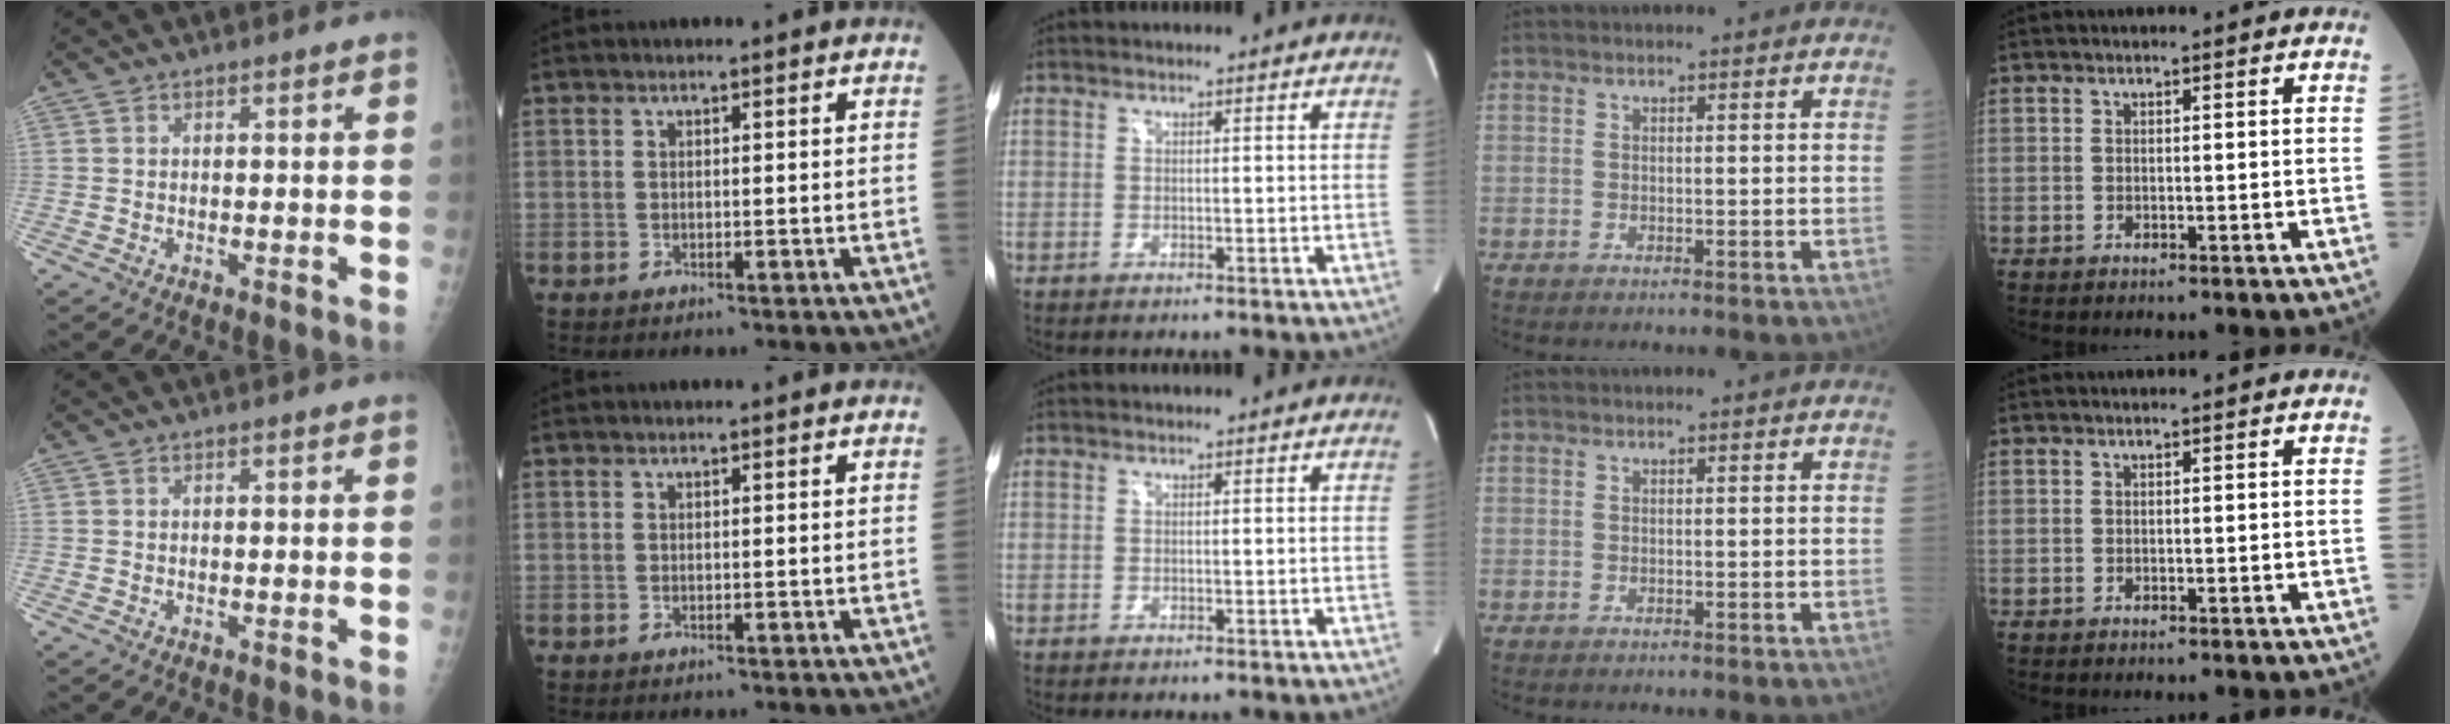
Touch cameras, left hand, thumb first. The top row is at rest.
{}